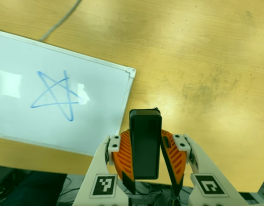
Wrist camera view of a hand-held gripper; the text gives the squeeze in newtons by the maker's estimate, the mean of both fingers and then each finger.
{"total": 6.1, "left": 5.6, "right": 6.6}